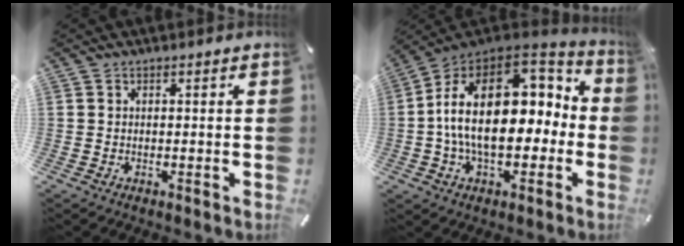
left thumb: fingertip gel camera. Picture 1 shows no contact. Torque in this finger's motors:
{"motor_torque": [1.29, 3.71, 2.77, 0.00, 1.00]}